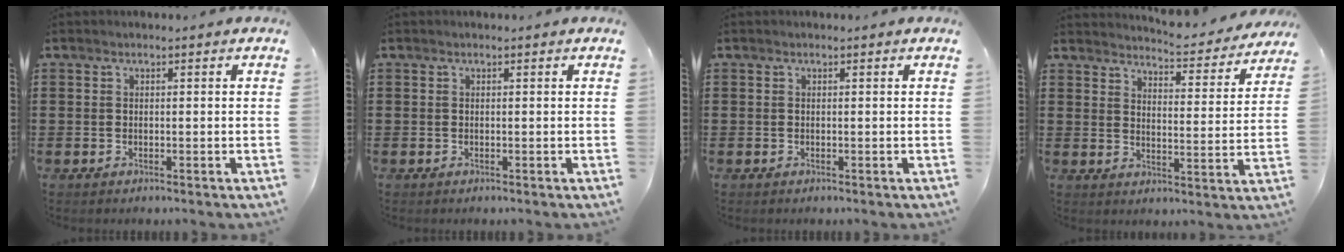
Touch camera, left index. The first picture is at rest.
{"total": 0.0}
{"total": 0.0}
{"total": 4.7, "force": [4.6, -0.2, 0.9], "torque": [-0.025, -0.041, 0.073]}